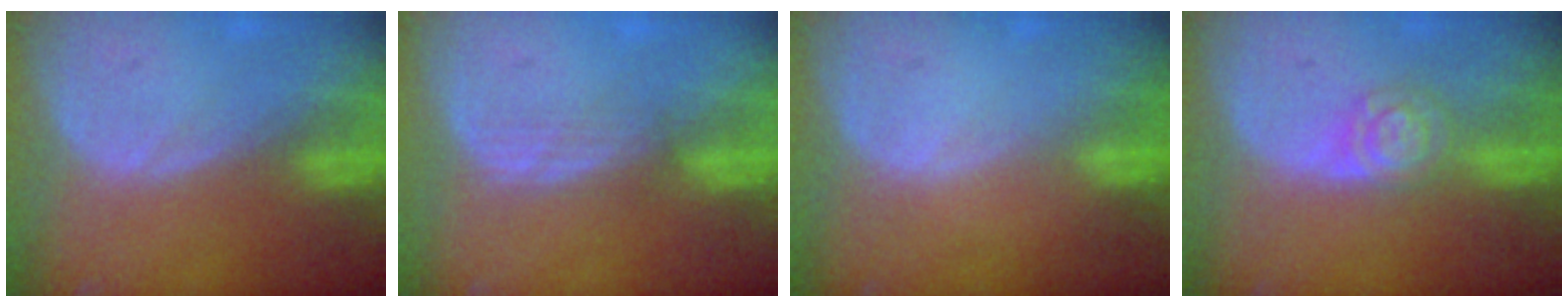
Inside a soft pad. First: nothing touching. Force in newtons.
{"total": 2.1, "press": 2.1, "slide": 0.2}
{"total": 0.0}
{"total": 4.5, "press": 4.5, "slide": 0.1}